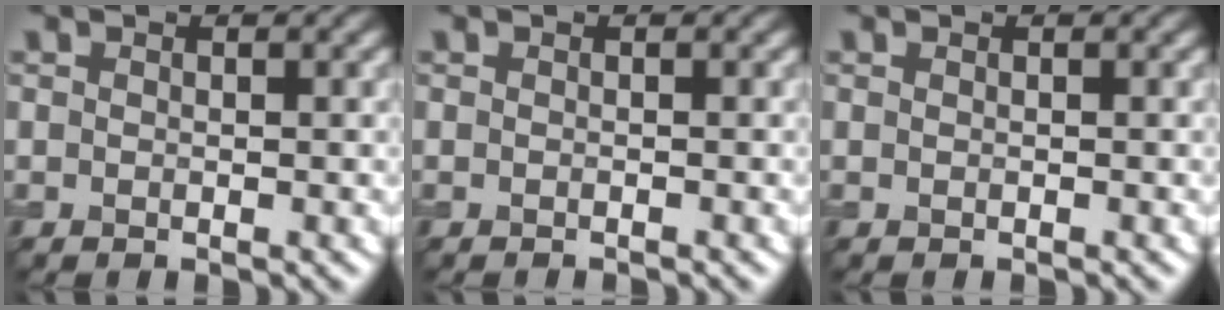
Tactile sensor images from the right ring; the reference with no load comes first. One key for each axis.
{"total": 0.9, "fx": -0.8, "fy": 0.1, "fz": 0.4, "tx": 0.002, "ty": -0.003, "tz": -0.016}
{"total": 0.6, "fx": -0.2, "fy": 0.3, "fz": 0.4, "tx": -0.001, "ty": -0.002, "tz": -0.008}